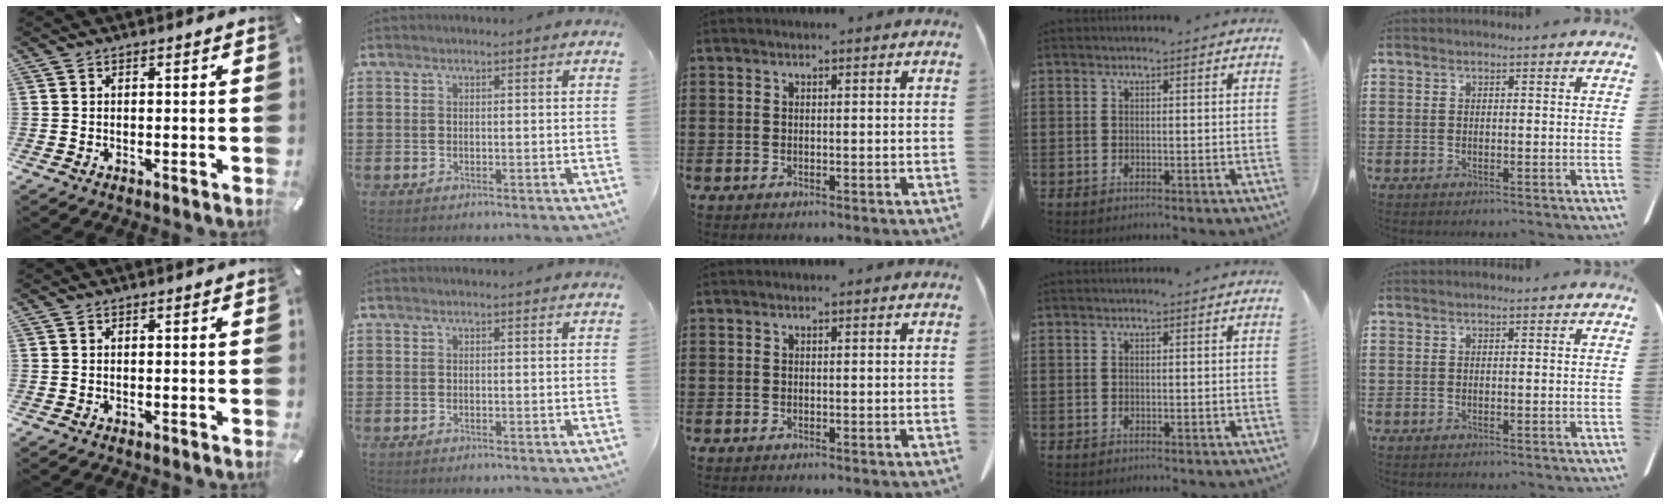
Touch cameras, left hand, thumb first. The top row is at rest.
{}